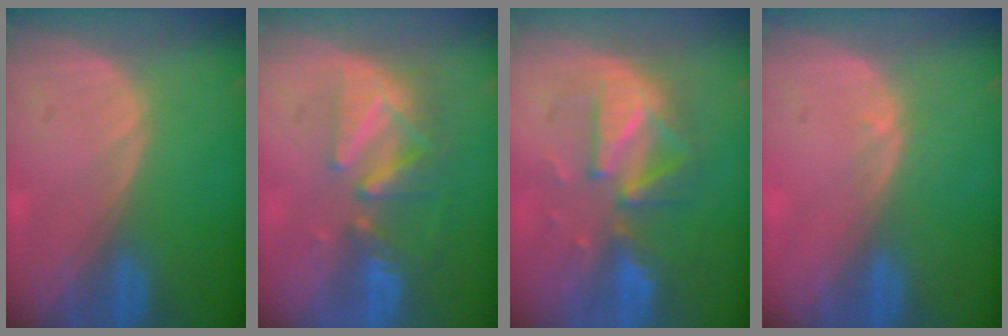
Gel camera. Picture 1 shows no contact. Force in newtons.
{"total": 8.2, "press": 7.6, "slide": 3.1}
{"total": 8.4, "press": 8.4, "slide": 0.9}
{"total": 0.8, "press": 0.6, "slide": 0.6}